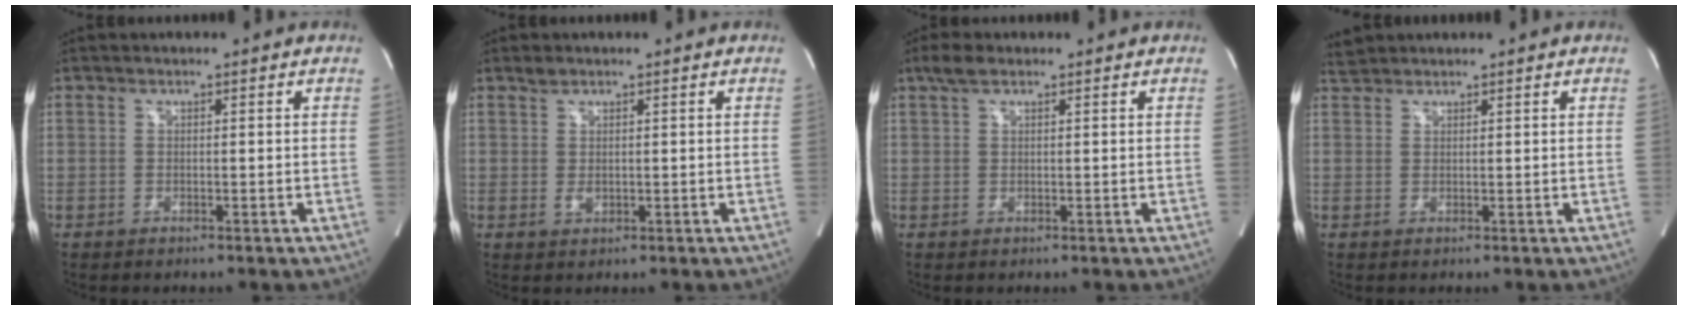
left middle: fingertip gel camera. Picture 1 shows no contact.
{"total": 1.7, "force": [0.7, 1.1, 1.1], "torque": [-0.020, -0.007, 0.017]}
{"total": 2.5, "force": [1.8, 0.8, 1.6], "torque": [-0.039, 0.017, 0.035]}
{"total": 1.8, "force": [1.8, 0.2, -0.1], "torque": [-0.007, 0.013, 0.040]}